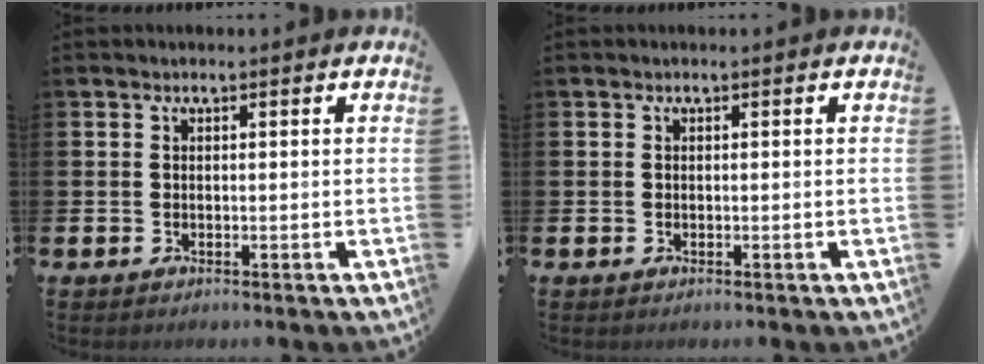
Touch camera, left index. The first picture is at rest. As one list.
[{"total": 0.0}]